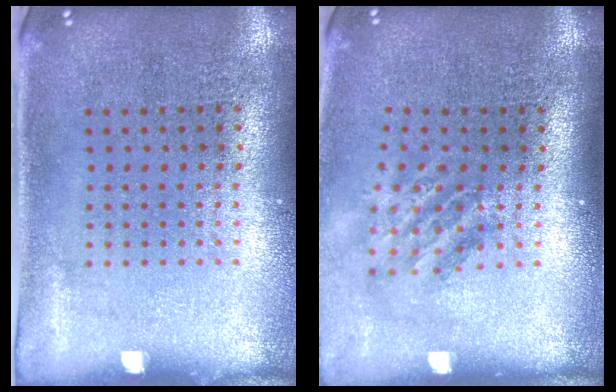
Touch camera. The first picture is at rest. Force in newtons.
{"total": 1.7, "press": 1.2, "slide": 1.2}